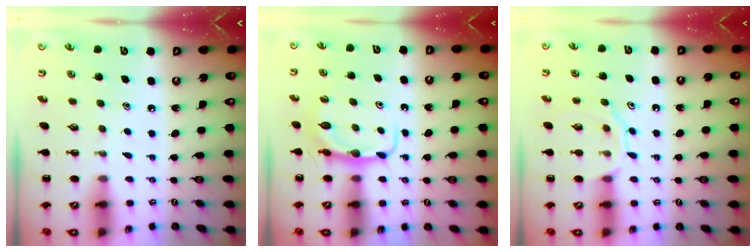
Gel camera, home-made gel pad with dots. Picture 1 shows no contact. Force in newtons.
{"total": 7.2, "press": 7.2, "slide": 0.9}
{"total": 9.5, "press": 9.5, "slide": 0.6}